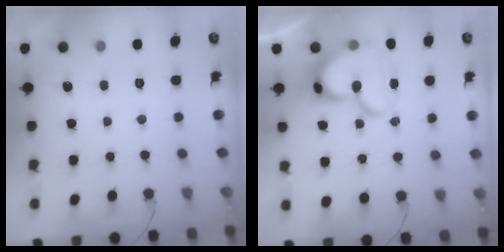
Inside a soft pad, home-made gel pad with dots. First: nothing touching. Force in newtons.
{"total": 17.1, "press": 17.0, "slide": 1.7}